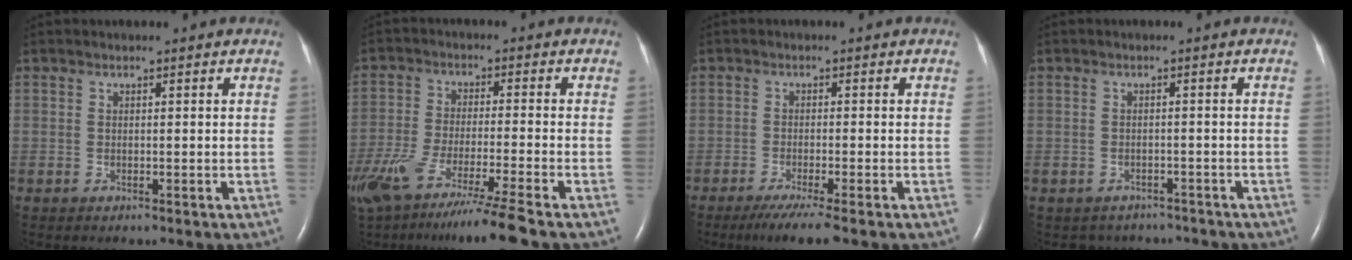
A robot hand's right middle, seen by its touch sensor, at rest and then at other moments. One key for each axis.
{"total": 14.6, "fx": -10.9, "fy": -1.0, "fz": 9.6, "tx": -0.190, "ty": -0.056, "tz": -0.188}
{"total": 5.0, "fx": -3.6, "fy": -0.3, "fz": 3.4, "tx": -0.060, "ty": -0.015, "tz": -0.062}
{"total": 4.7, "fx": -4.1, "fy": 2.2, "fz": -0.2, "tx": 0.000, "ty": 0.008, "tz": -0.048}